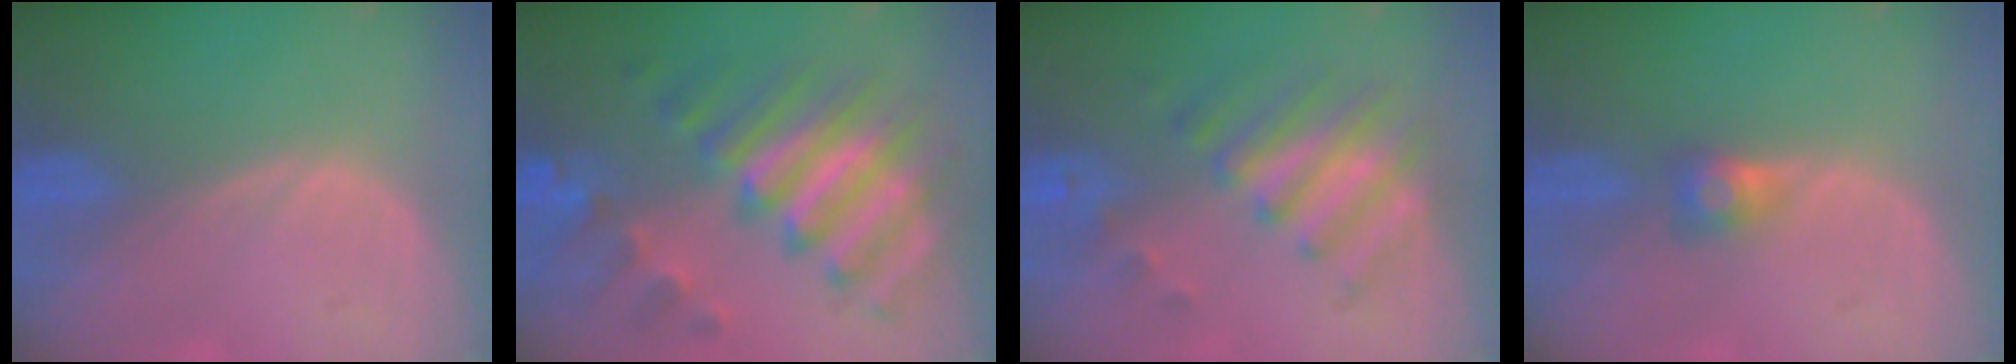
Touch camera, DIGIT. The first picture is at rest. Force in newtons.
{"total": 11.6, "press": 11.6, "slide": 1.2}
{"total": 7.9, "press": 6.9, "slide": 3.9}
{"total": 2.6, "press": 2.4, "slide": 1.0}